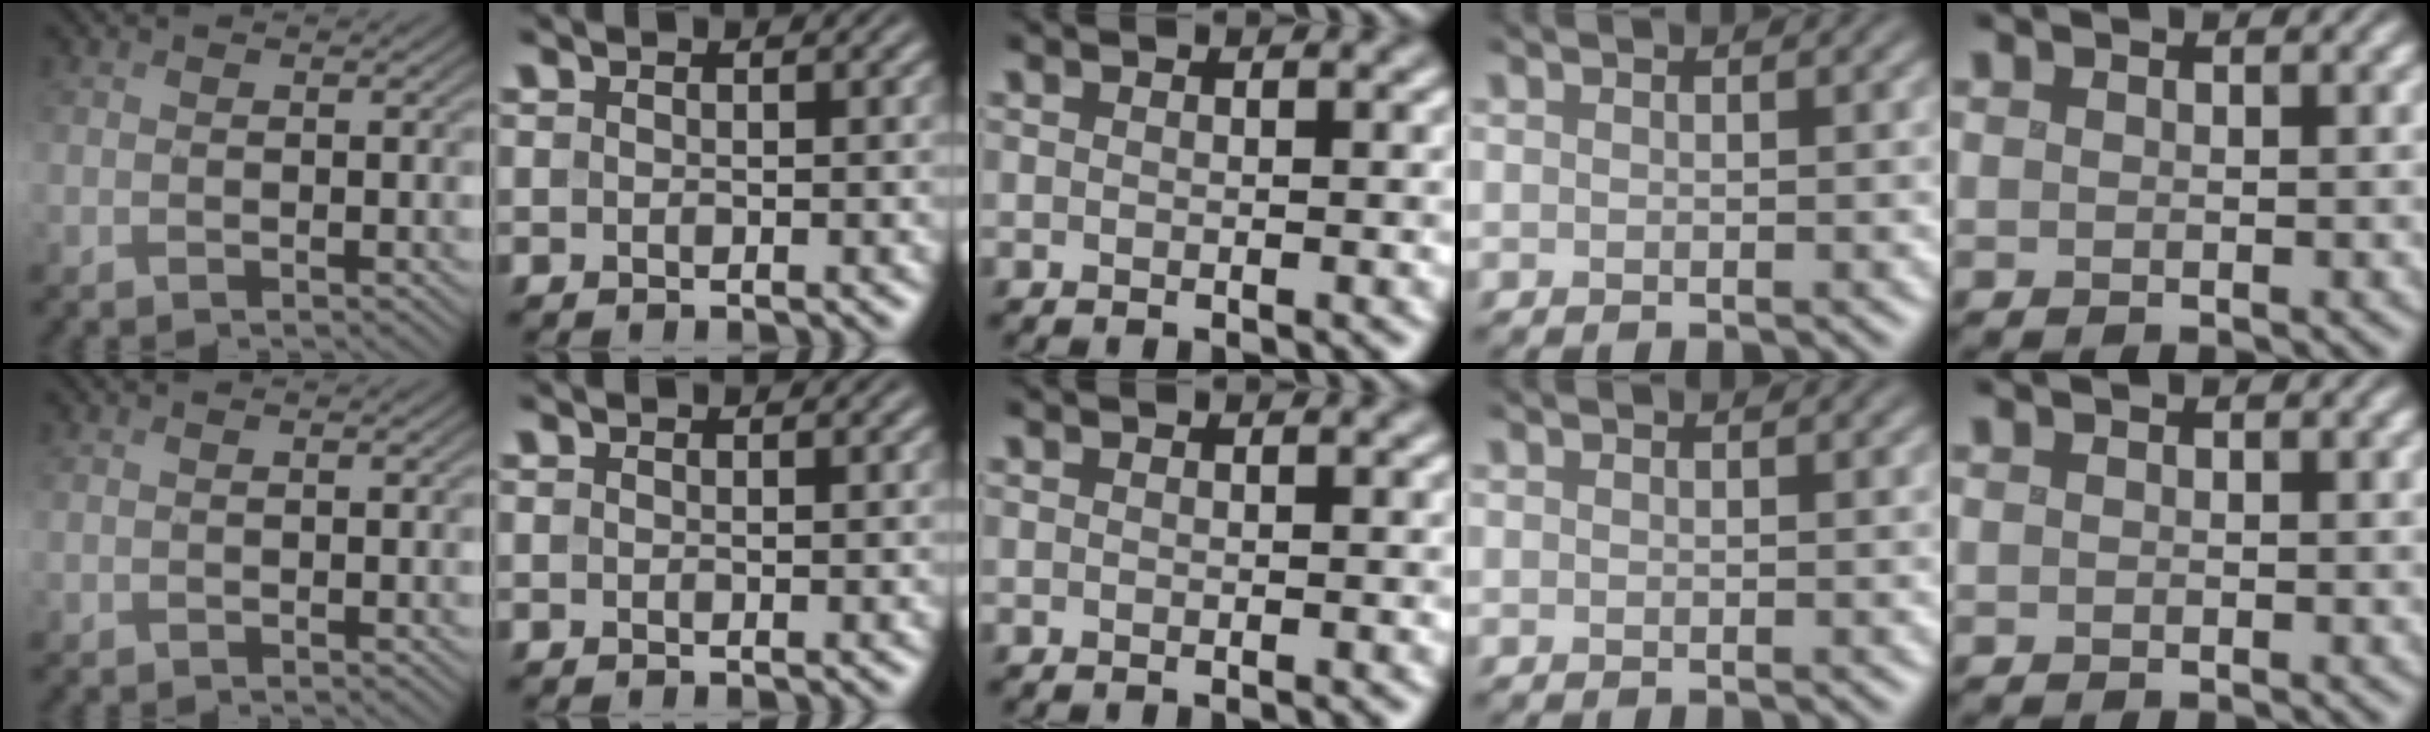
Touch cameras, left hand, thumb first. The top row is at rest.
{"thumb": {"total": 0.8, "force": [0.6, 0.2, 0.4], "torque": [-0.015, 0.000, 0.014]}}